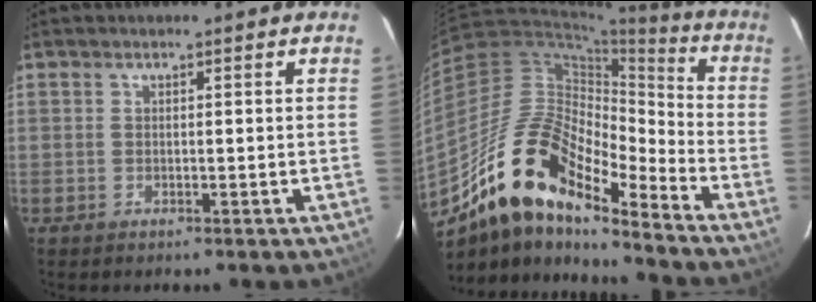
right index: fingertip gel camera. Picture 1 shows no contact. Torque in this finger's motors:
{"motor_torque": [0.74, -0.82, 1.05, 0.21]}